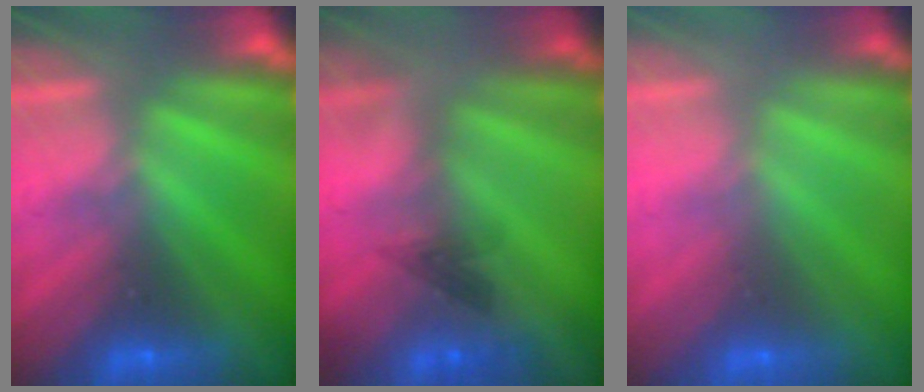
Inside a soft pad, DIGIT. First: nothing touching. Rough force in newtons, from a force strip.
{"total": 2.2}
{"total": 2.9}